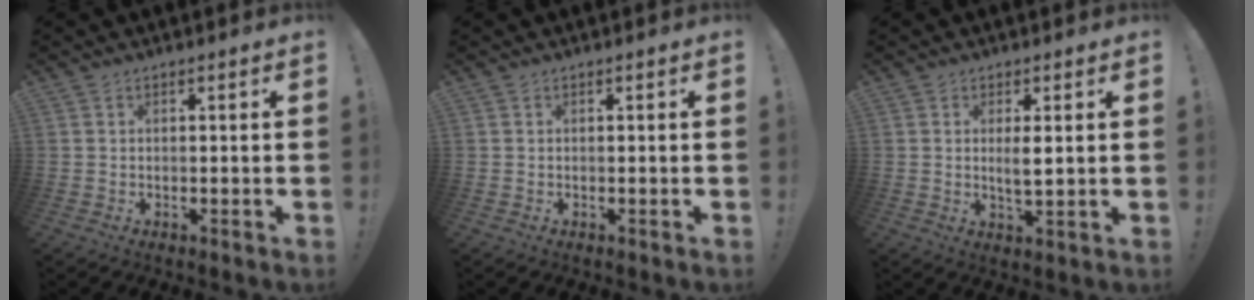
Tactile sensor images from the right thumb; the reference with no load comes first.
{"total": 0.0}
{"total": 3.8, "force": [0.9, 0.9, 3.5], "torque": [-0.053, -0.010, 0.013]}